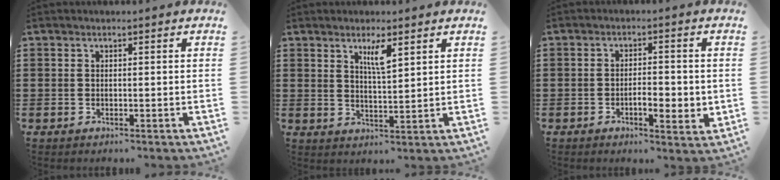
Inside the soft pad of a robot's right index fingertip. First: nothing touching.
{"total": 3.9, "force": [2.2, 0.8, 3.1], "torque": [-0.059, 0.002, 0.036]}
{"total": 4.3, "force": [-1.1, 1.7, 3.8], "torque": [-0.060, 0.002, -0.022]}